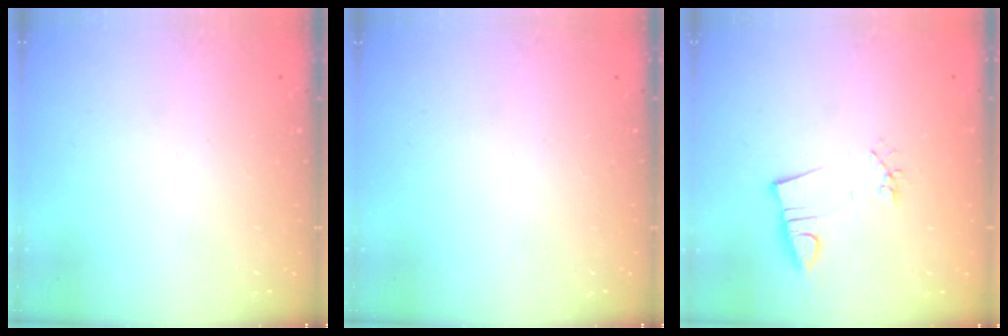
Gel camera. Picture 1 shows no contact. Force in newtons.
{"total": 0.0}
{"total": 3.4, "press": 2.1, "slide": 2.8}